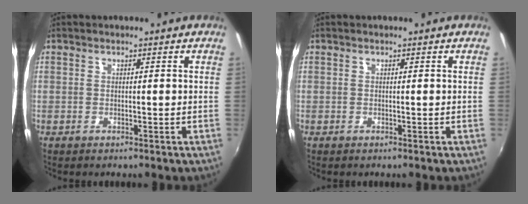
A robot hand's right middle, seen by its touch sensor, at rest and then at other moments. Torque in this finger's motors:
{"motor_torque": [0.00, 0.00, 0.00, 0.00]}